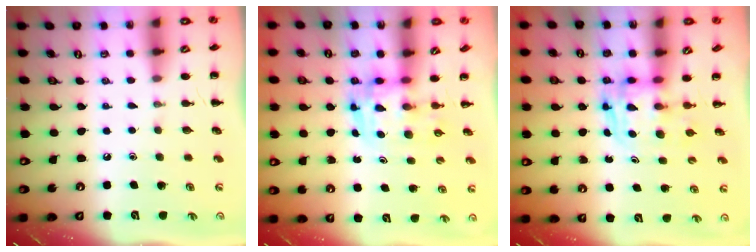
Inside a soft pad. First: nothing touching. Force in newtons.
{"total": 3.6, "press": 3.5, "slide": 0.6}
{"total": 2.7, "press": 2.7, "slide": 0.2}